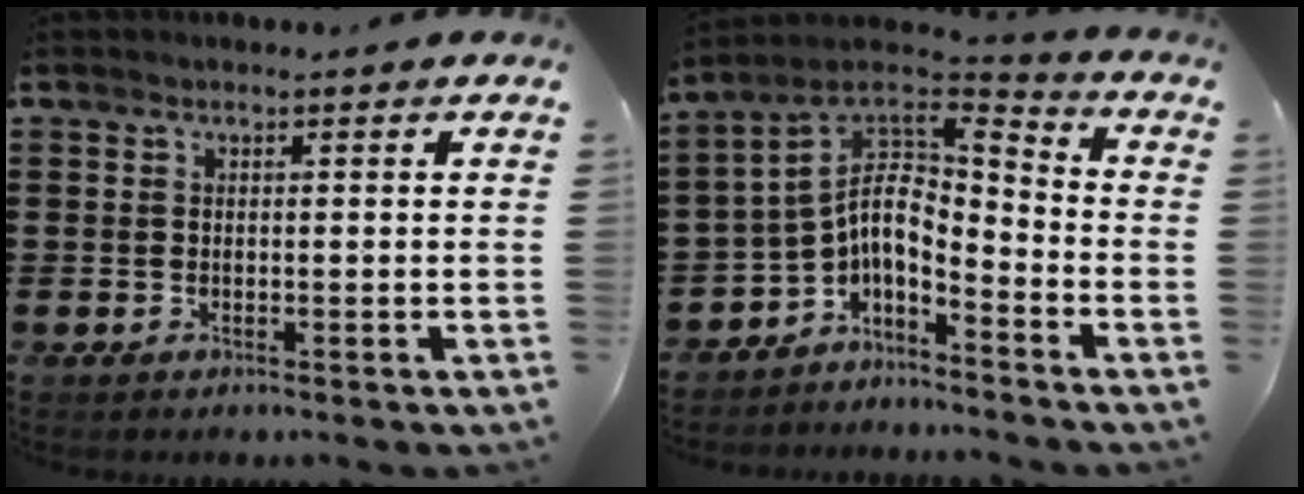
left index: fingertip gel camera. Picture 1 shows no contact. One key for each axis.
{"total": 7.1, "fx": -2.9, "fy": 3.2, "fz": 5.6, "tx": -0.134, "ty": -0.016, "tz": -0.069}